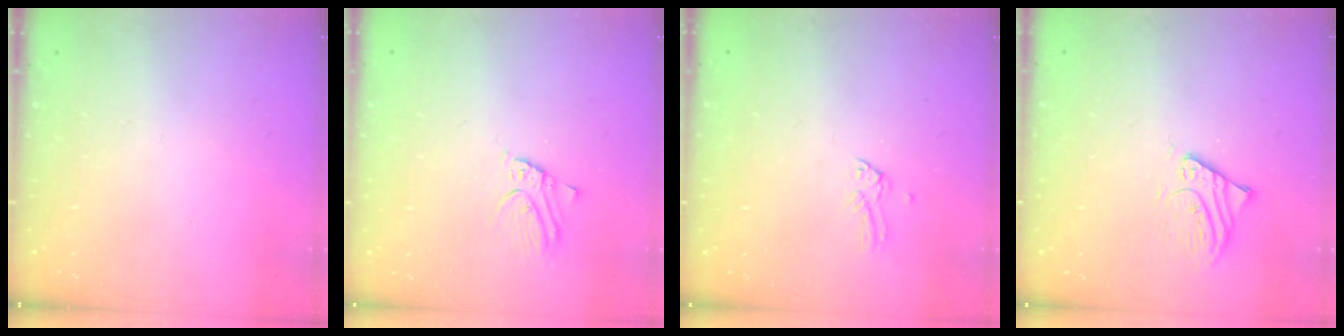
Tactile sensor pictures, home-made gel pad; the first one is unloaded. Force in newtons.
{"total": 2.7, "press": 2.7, "slide": 0.1}
{"total": 0.0}
{"total": 1.5, "press": 1.5, "slide": 0.1}